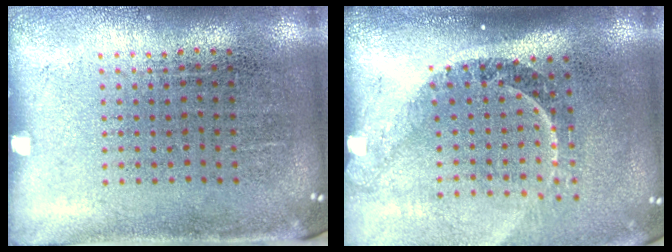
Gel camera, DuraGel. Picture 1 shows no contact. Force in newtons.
{"total": 2.3, "press": 1.6, "slide": 1.6}